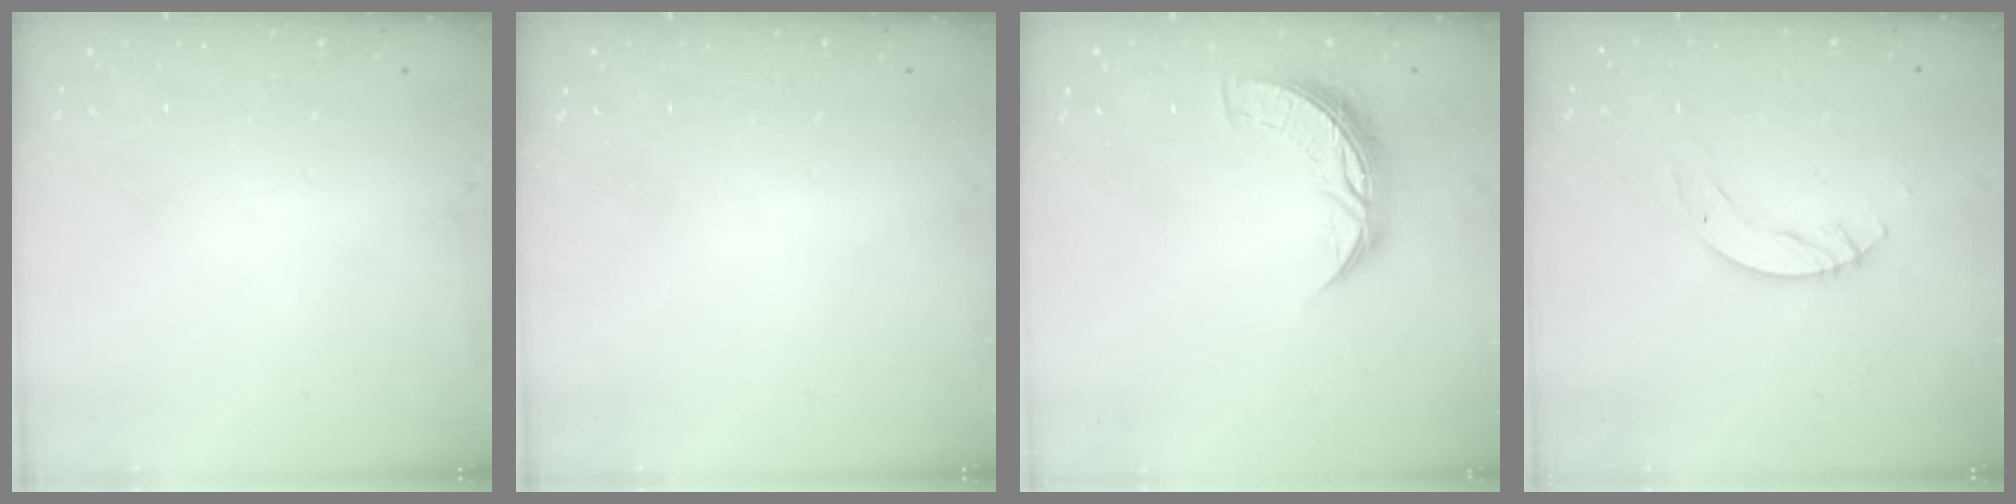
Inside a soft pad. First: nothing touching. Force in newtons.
{"total": 0.0}
{"total": 8.2, "press": 8.2, "slide": 0.7}
{"total": 4.0, "press": 4.0, "slide": 0.3}